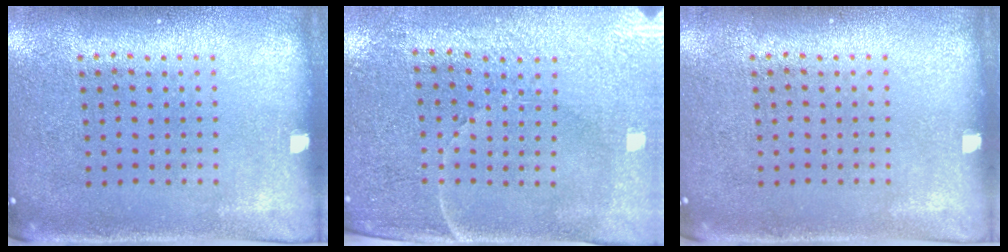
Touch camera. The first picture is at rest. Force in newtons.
{"total": 3.4, "press": 3.2, "slide": 1.0}
{"total": 0.0}